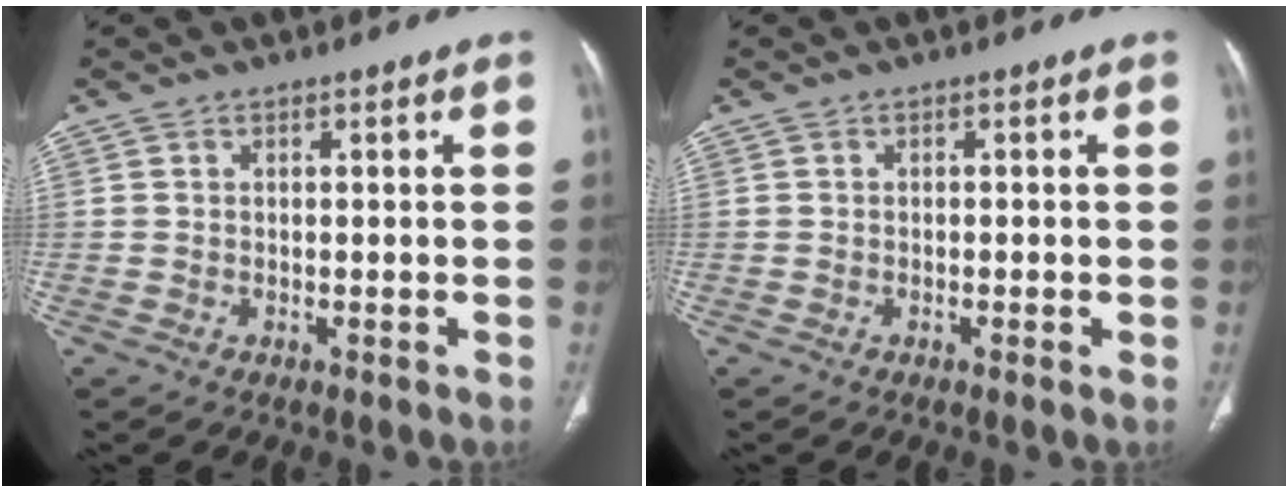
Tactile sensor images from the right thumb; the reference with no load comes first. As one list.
[{"total": 1.0, "force": [-0.2, 0.2, 0.9], "torque": [-0.013, 0.000, -0.004]}]